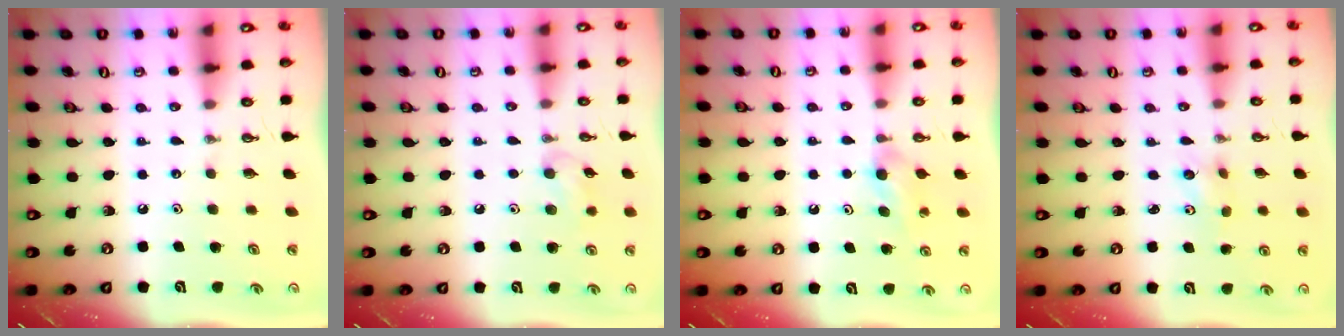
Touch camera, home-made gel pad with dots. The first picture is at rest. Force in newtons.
{"total": 9.6, "press": 9.1, "slide": 3.3}
{"total": 4.6, "press": 4.6, "slide": 0.8}
{"total": 6.2, "press": 5.2, "slide": 3.5}